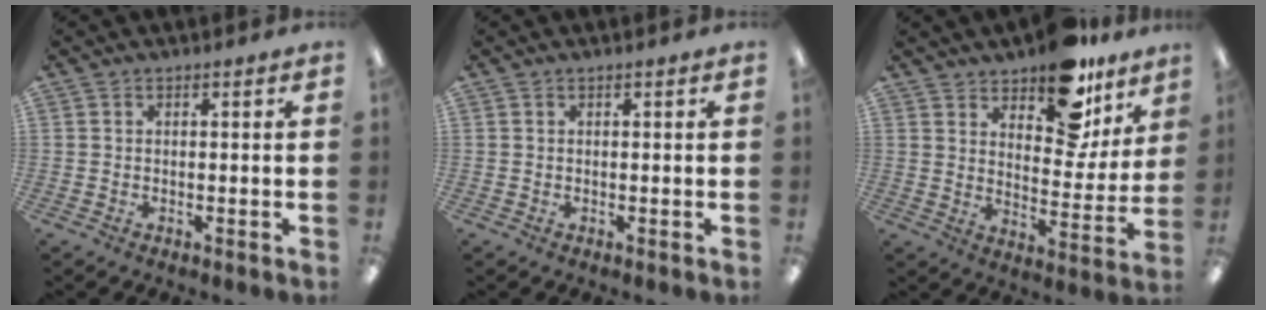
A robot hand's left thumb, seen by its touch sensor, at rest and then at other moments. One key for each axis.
{"total": 0.0}
{"total": 14.4, "fx": 11.2, "fy": 6.3, "fz": 6.5, "tx": -0.082, "ty": -0.080, "tz": 0.197}